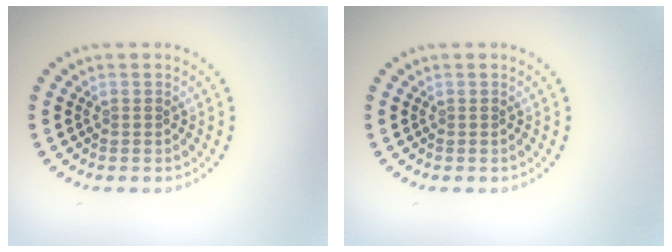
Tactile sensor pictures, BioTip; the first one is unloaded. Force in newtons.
{"total": 0.0}